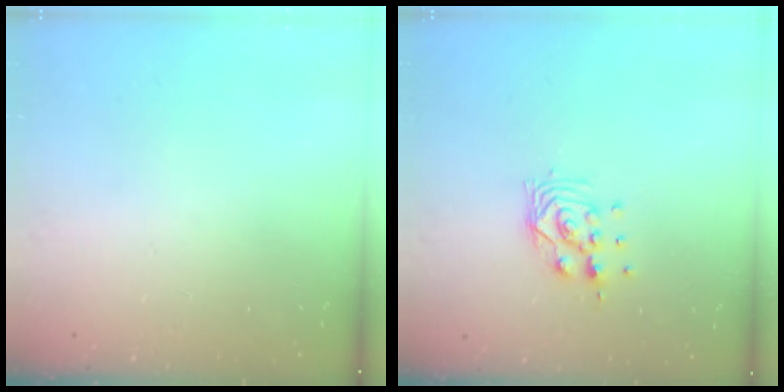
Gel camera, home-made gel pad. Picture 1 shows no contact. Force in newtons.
{"total": 8.5, "press": 8.5, "slide": 0.8}